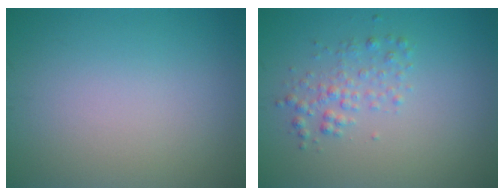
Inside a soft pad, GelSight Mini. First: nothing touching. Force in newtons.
{"total": 2.0, "press": 2.0, "slide": 0.1}